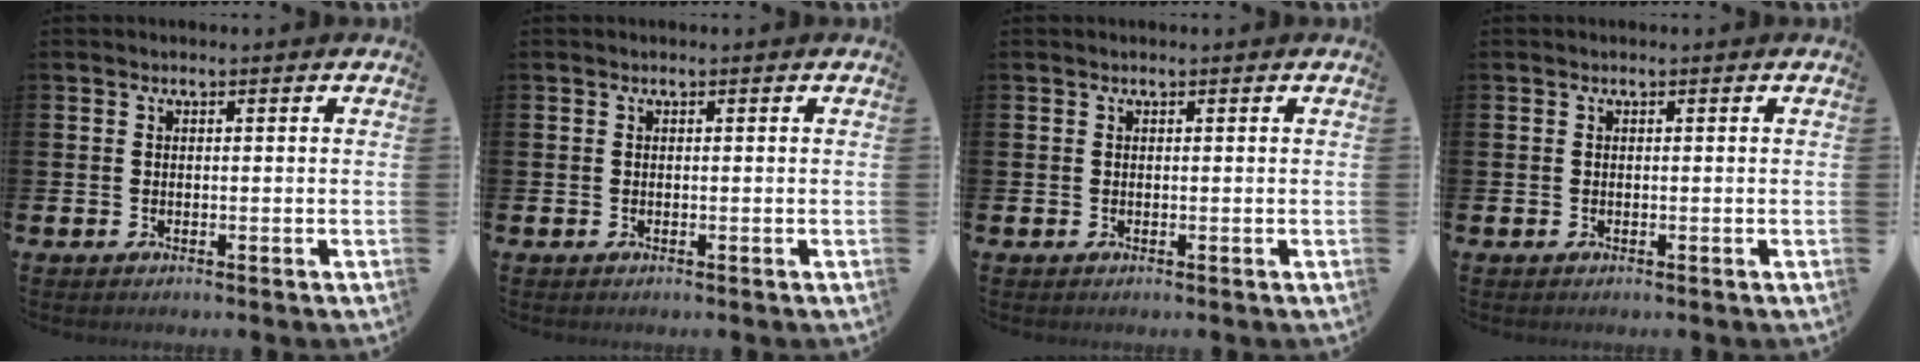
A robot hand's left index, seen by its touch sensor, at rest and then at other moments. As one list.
[{"total": 0.0}, {"total": 0.0}, {"total": 0.0}]